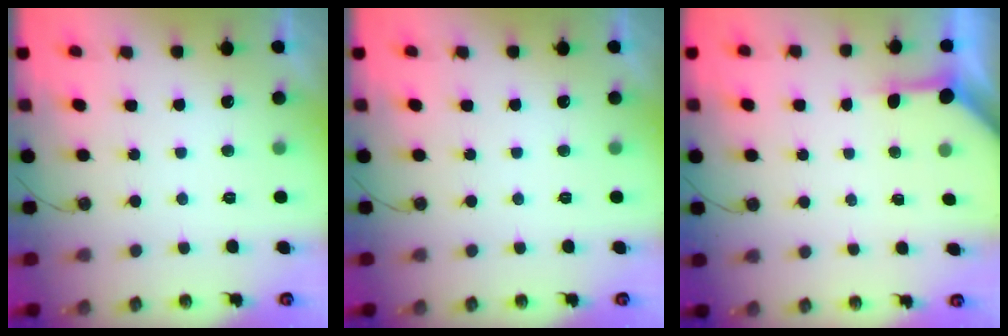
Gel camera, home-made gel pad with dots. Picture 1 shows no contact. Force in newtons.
{"total": 0.0}
{"total": 3.5, "press": 3.5, "slide": 0.5}